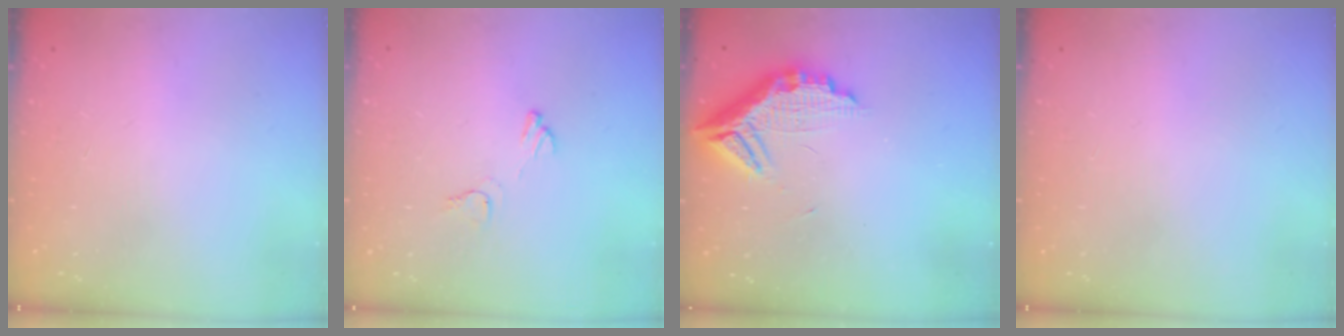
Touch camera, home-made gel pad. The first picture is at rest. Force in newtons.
{"total": 5.7, "press": 5.7, "slide": 0.4}
{"total": 12.6, "press": 12.6, "slide": 1.0}
{"total": 0.0}